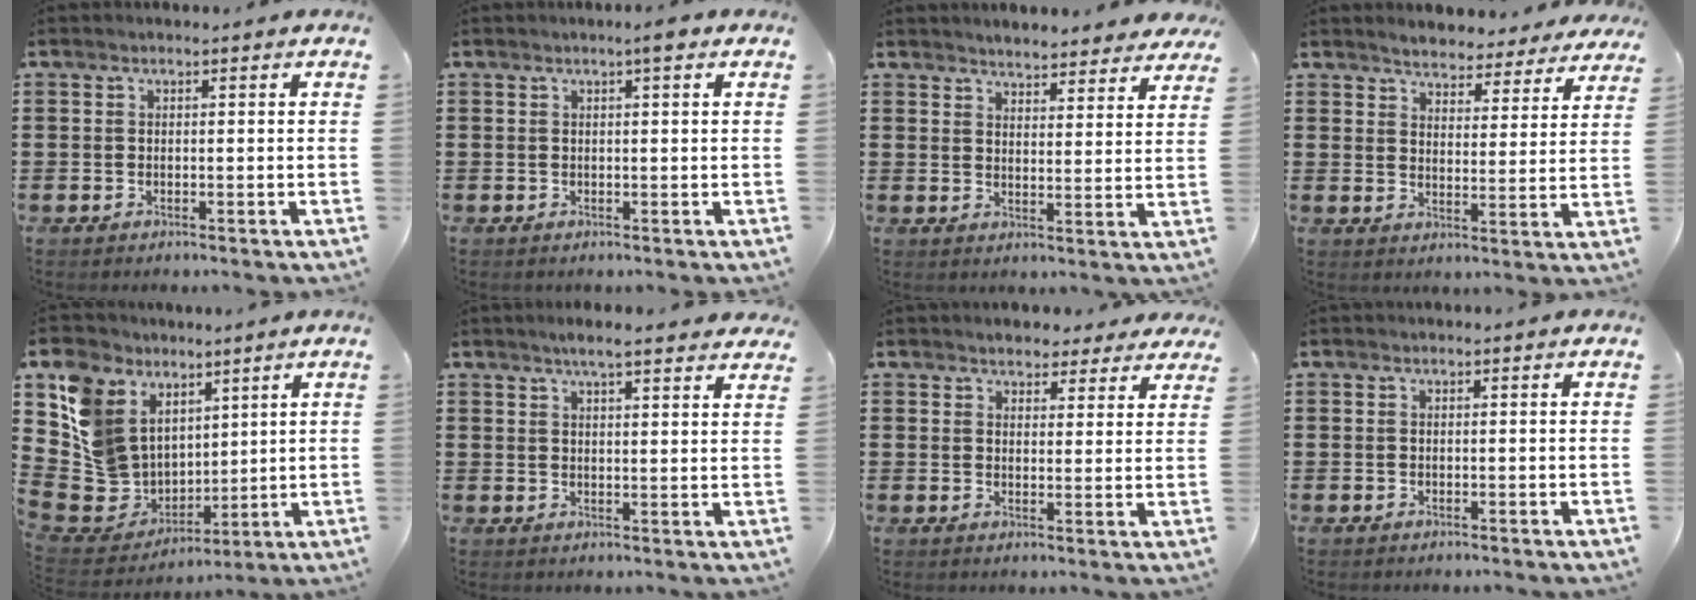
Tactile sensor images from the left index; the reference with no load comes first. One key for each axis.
{"total": 1.7, "fx": 0.9, "fy": 0.1, "fz": 1.5, "tx": -0.029, "ty": 0.003, "tz": 0.015}
{"total": 4.0, "fx": 4.0, "fy": 0.1, "fz": 0.4, "tx": -0.016, "ty": -0.023, "tz": 0.071}
{"total": 4.1, "fx": 4.1, "fy": 0.3, "fz": 0.3, "tx": -0.028, "ty": -0.023, "tz": 0.070}
{"total": 11.2, "fx": 3.2, "fy": 9.9, "fz": 4.2, "tx": -0.147, "ty": -0.017, "tz": 0.068}
{"total": 4.0, "fx": 3.5, "fy": 0.2, "fz": 2.0, "tx": -0.047, "ty": -0.004, "tz": 0.062}
{"total": 3.1, "fx": 3.0, "fy": 0.8, "fz": 0.1, "tx": -0.013, "ty": -0.006, "tz": 0.057}
{"total": 0.0}